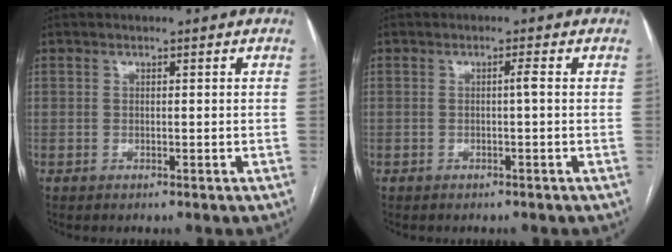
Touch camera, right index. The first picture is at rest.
{"total": 0.9, "force": [-0.1, -0.2, 0.9], "torque": [-0.013, 0.001, -0.002]}